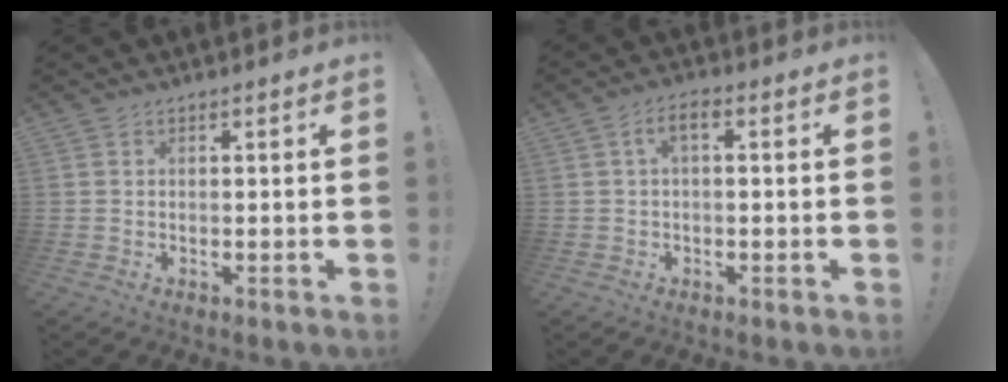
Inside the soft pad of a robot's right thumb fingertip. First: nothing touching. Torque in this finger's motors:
{"motor_torque": [0.43, 0.80, 0.52, 0.05, 0.01]}